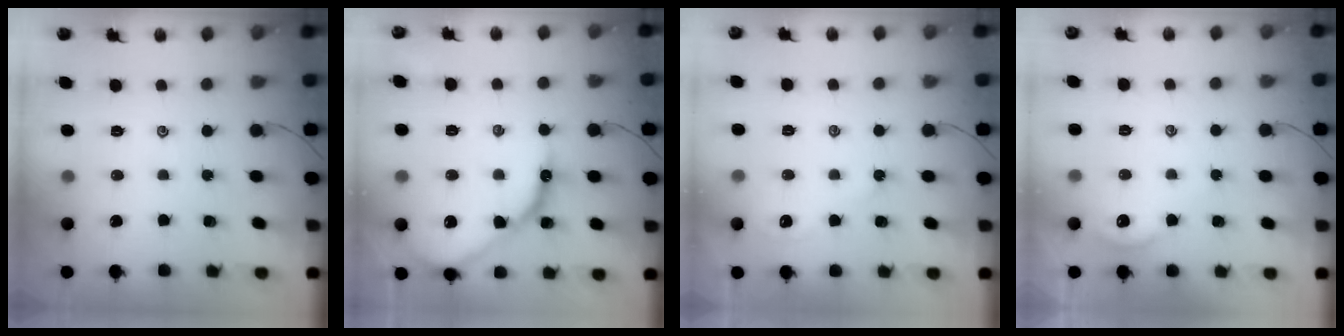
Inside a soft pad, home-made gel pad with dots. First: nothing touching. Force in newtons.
{"total": 13.5, "press": 13.4, "slide": 1.4}
{"total": 2.5, "press": 2.5, "slide": 0.6}
{"total": 2.2, "press": 2.2, "slide": 0.2}